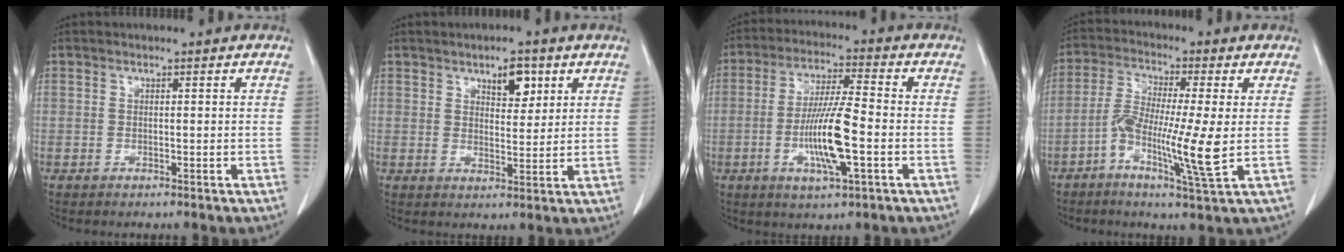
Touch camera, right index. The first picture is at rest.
{"total": 4.8, "force": [2.6, 2.1, 3.4], "torque": [-0.050, 0.000, 0.042]}
{"total": 11.0, "force": [-2.7, 1.0, 10.6], "torque": [-0.204, -0.005, -0.050]}
{"total": 10.1, "force": [-2.2, 0.1, 9.9], "torque": [-0.193, -0.005, -0.047]}